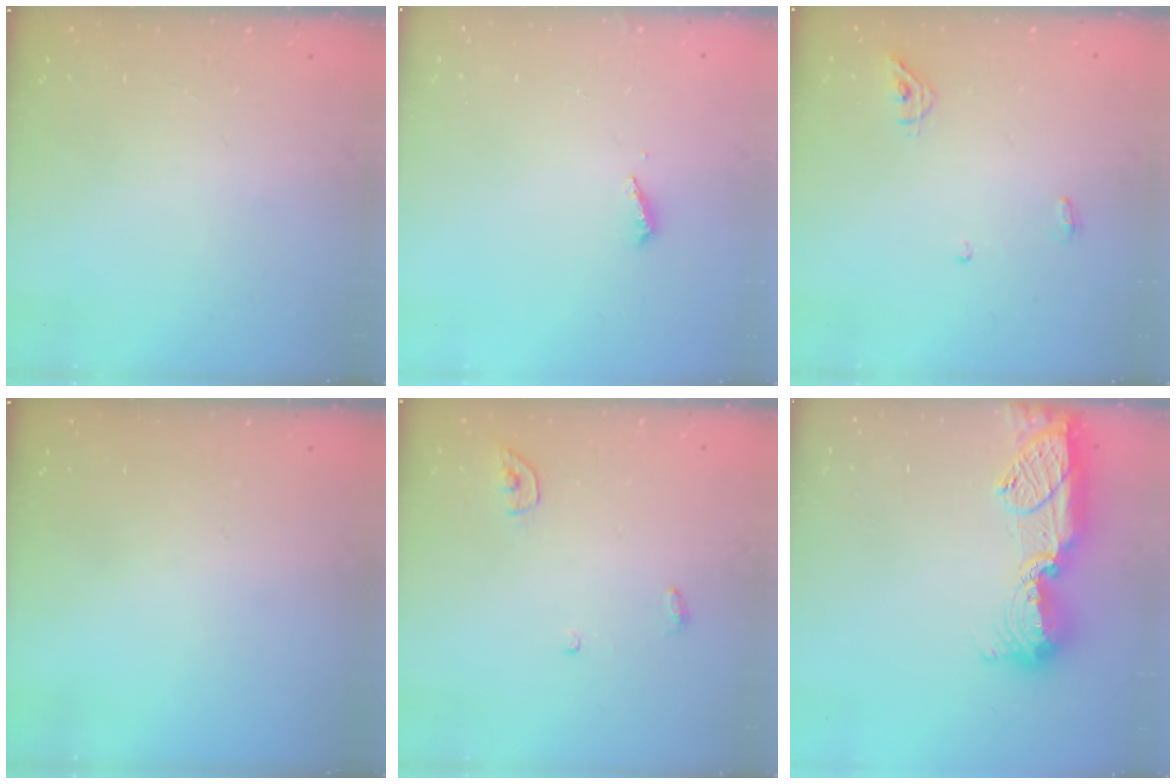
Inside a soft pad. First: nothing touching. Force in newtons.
{"total": 2.0, "press": 2.0, "slide": 0.2}
{"total": 5.1, "press": 5.0, "slide": 0.8}
{"total": 0.0}
{"total": 3.7, "press": 3.7, "slide": 0.3}
{"total": 17.2, "press": 16.2, "slide": 5.8}